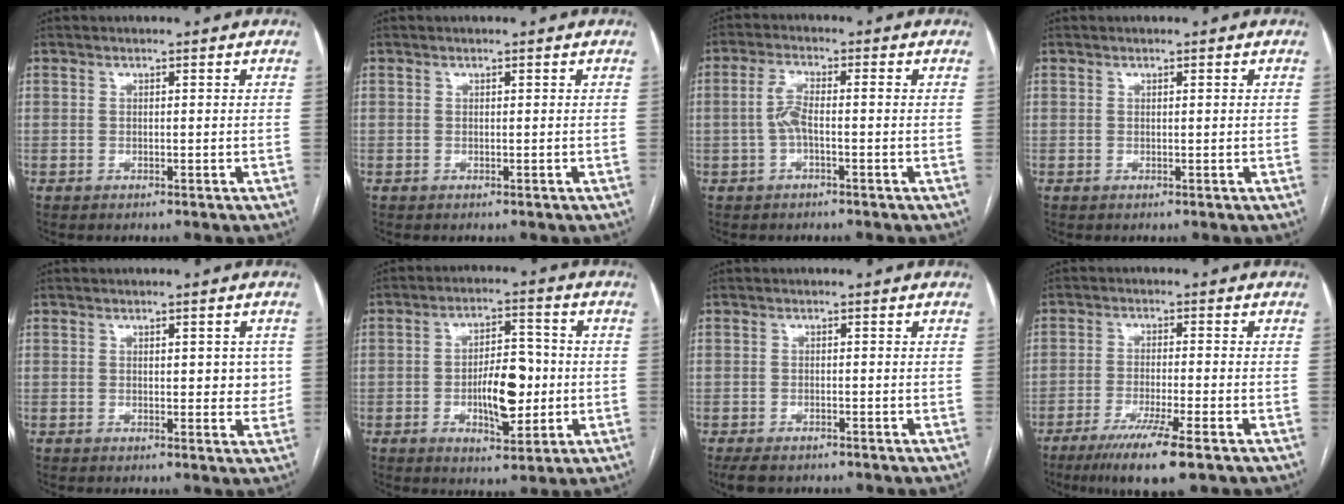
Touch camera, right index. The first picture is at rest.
{"total": 0.0}
{"total": 3.9, "force": [-0.6, 1.0, 3.7], "torque": [-0.080, 0.011, -0.012]}
{"total": 0.0}
{"total": 4.1, "force": [0.7, 1.8, 3.5], "torque": [-0.038, 0.000, 0.009]}
{"total": 9.4, "force": [-1.4, 3.8, 8.5], "torque": [-0.141, 0.009, -0.018]}
{"total": 3.6, "force": [-2.8, 1.5, 1.7], "torque": [-0.030, -0.006, -0.042]}
{"total": 9.0, "force": [-5.6, 0.0, 7.0], "torque": [-0.123, -0.024, -0.092]}